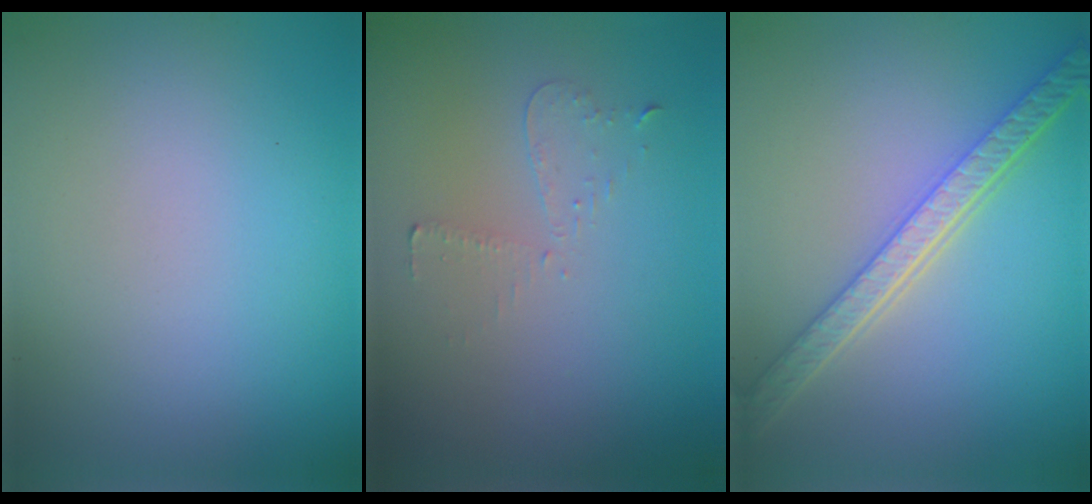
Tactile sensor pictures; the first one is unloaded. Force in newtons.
{"total": 0.9, "press": 0.8, "slide": 0.4}
{"total": 5.6, "press": 4.3, "slide": 3.5}